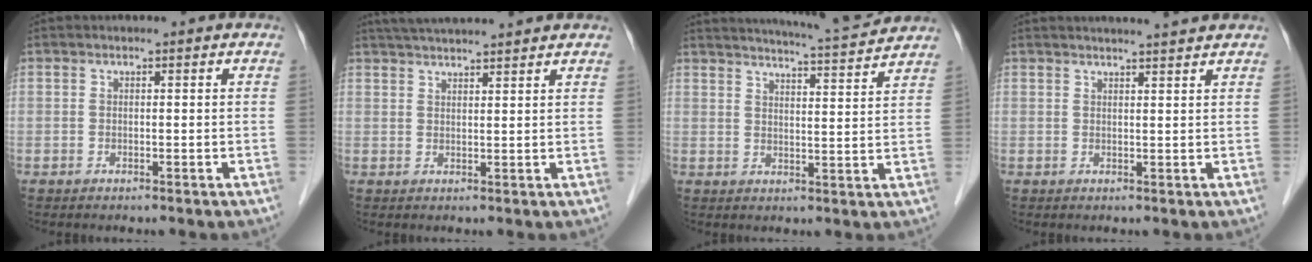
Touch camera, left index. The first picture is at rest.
{"total": 9.0, "force": [8.2, 0.0, 3.6], "torque": [-0.063, 0.035, 0.120]}
{"total": 11.2, "force": [10.7, -0.5, 3.3], "torque": [-0.061, 0.000, 0.141]}
{"total": 5.5, "force": [5.1, -0.6, 1.9], "torque": [-0.025, 0.012, 0.059]}